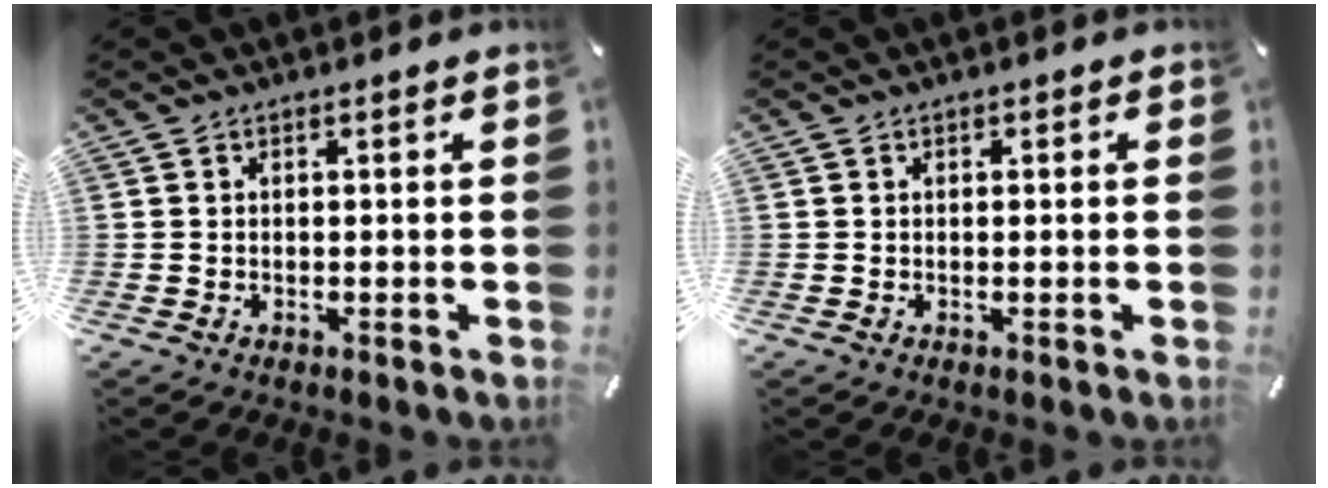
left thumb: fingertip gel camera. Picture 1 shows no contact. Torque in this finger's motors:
{"motor_torque": [-0.01, -0.10, -0.04, -0.01, -0.05]}